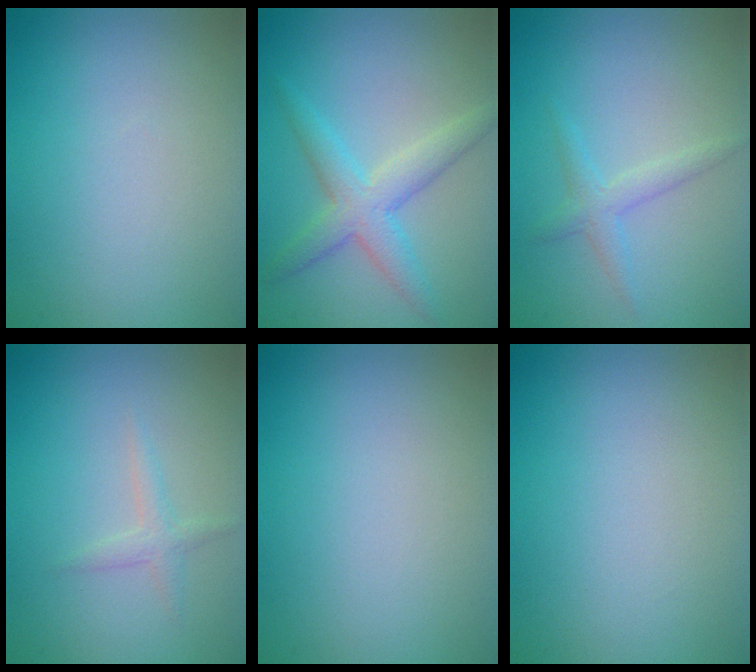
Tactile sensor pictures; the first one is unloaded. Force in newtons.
{"total": 3.8, "press": 3.8, "slide": 0.1}
{"total": 1.7, "press": 1.7, "slide": 0.1}
{"total": 1.2, "press": 1.2, "slide": 0.0}
{"total": 0.0}
{"total": 0.0}